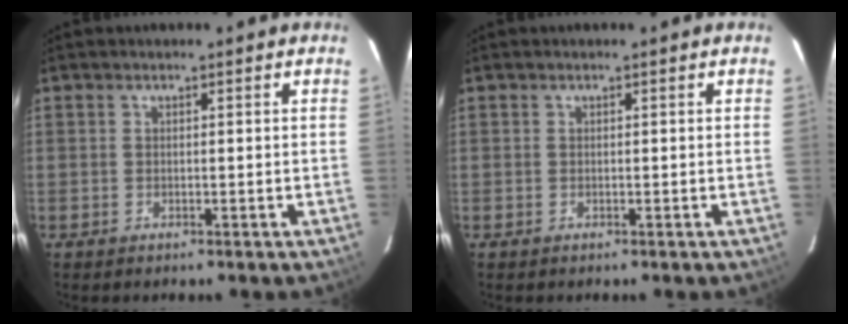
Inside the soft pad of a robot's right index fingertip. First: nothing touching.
{"total": 0.0}